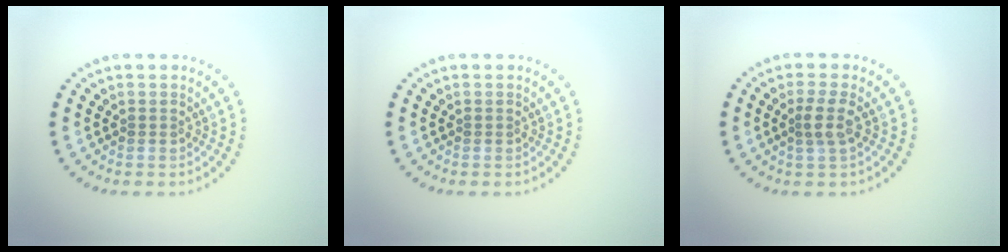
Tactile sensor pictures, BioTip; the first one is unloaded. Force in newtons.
{"total": 0.0}
{"total": 2.0, "press": 1.7, "slide": 1.1}